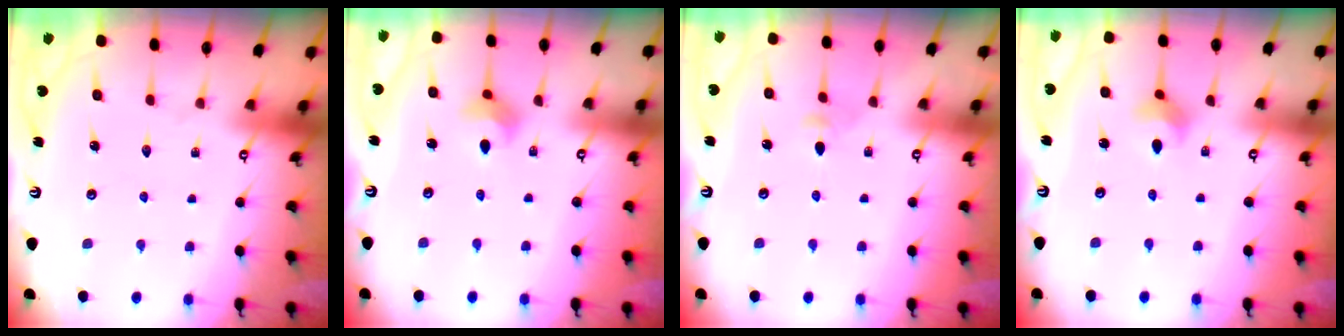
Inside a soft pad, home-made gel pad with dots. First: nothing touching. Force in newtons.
{"total": 5.9, "press": 5.6, "slide": 1.6}
{"total": 3.1, "press": 3.1, "slide": 0.6}
{"total": 3.0, "press": 3.0, "slide": 0.5}